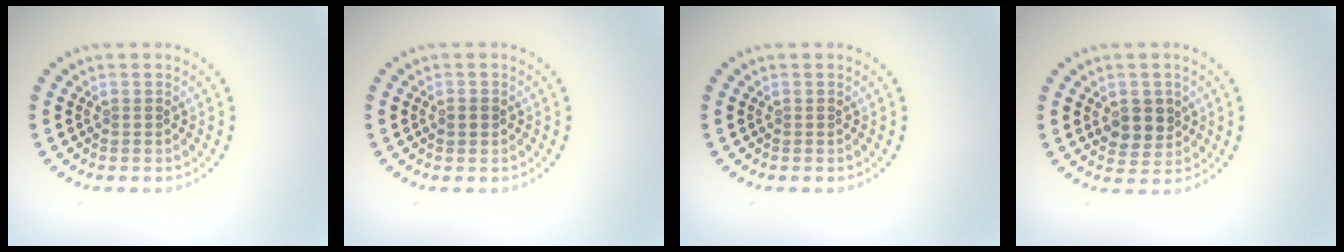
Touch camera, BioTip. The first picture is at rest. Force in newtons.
{"total": 1.3, "press": 1.3, "slide": 0.2}
{"total": 0.0}
{"total": 2.8, "press": 2.6, "slide": 0.8}